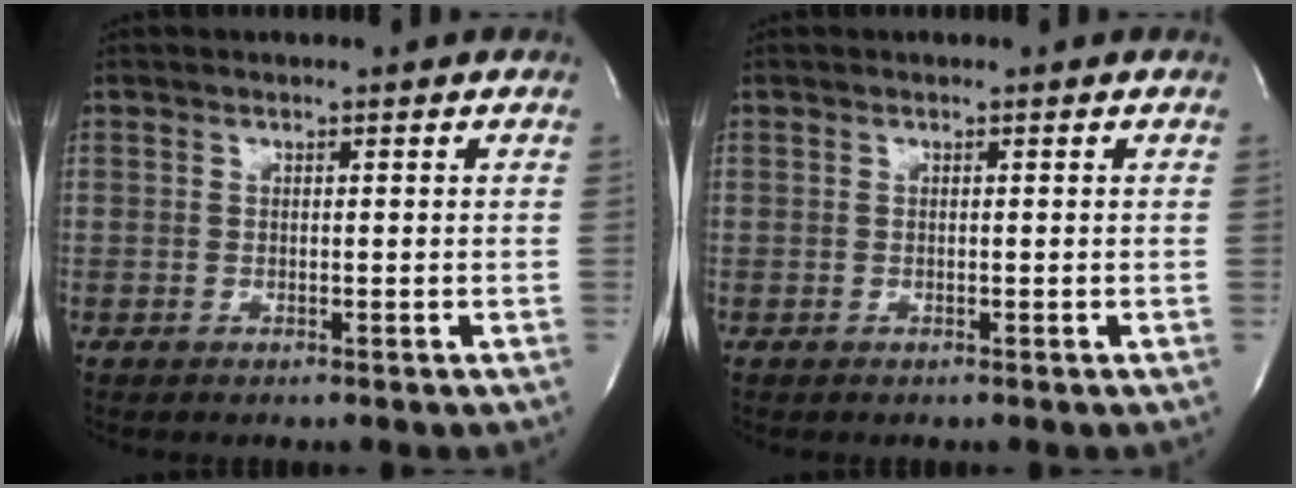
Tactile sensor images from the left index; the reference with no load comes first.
{"total": 0.0}